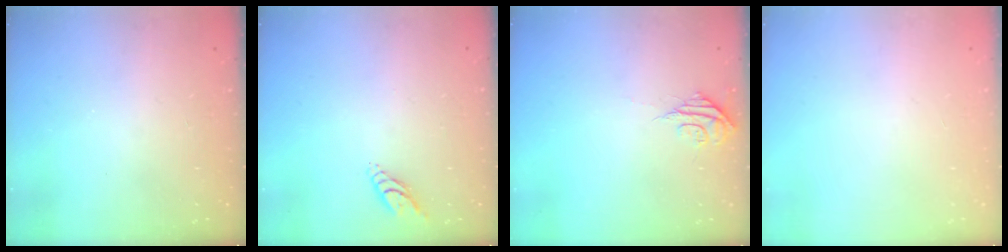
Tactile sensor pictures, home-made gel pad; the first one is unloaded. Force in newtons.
{"total": 4.7, "press": 4.7, "slide": 0.1}
{"total": 5.6, "press": 5.6, "slide": 0.4}
{"total": 0.0}